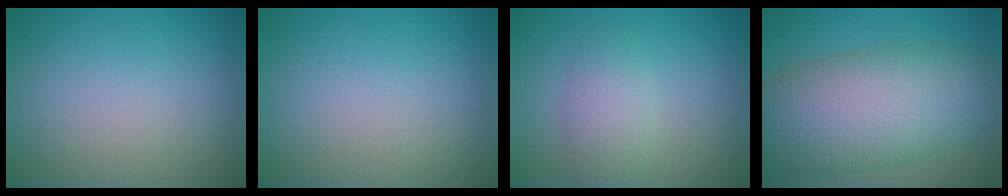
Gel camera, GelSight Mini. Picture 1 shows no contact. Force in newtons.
{"total": 0.0}
{"total": 2.8, "press": 2.8, "slide": 0.2}
{"total": 11.2, "press": 11.2, "slide": 0.1}